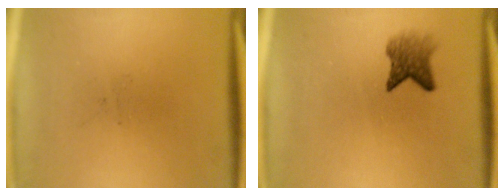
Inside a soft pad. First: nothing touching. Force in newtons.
{"total": 3.7}